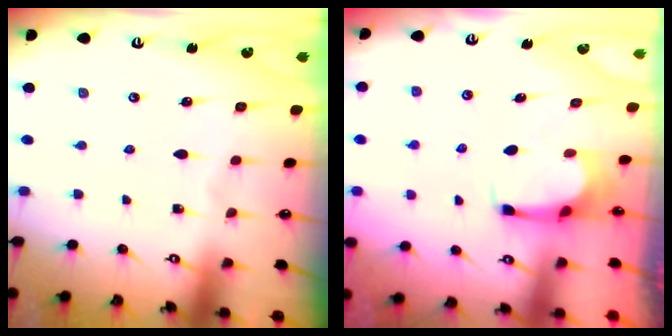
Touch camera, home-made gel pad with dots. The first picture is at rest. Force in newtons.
{"total": 2.5, "press": 2.4, "slide": 0.4}